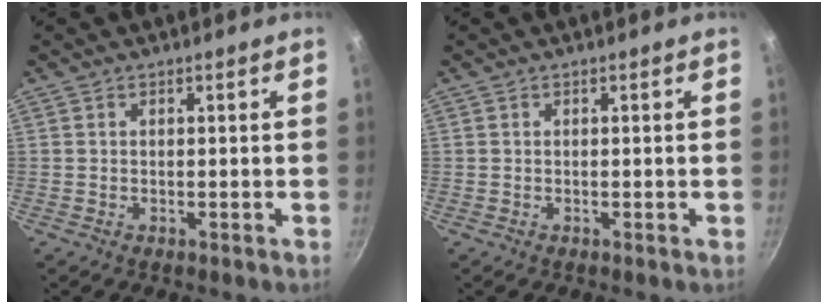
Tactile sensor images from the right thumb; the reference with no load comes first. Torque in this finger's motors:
{"motor_torque": [0.03, -0.11, -0.25, 0.05, -0.02]}